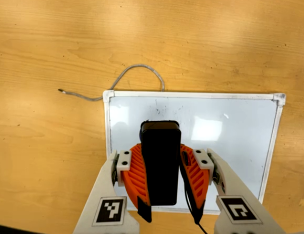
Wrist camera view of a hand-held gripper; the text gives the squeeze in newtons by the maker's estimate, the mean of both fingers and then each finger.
{"total": 7.9, "left": 6.8, "right": 8.9}